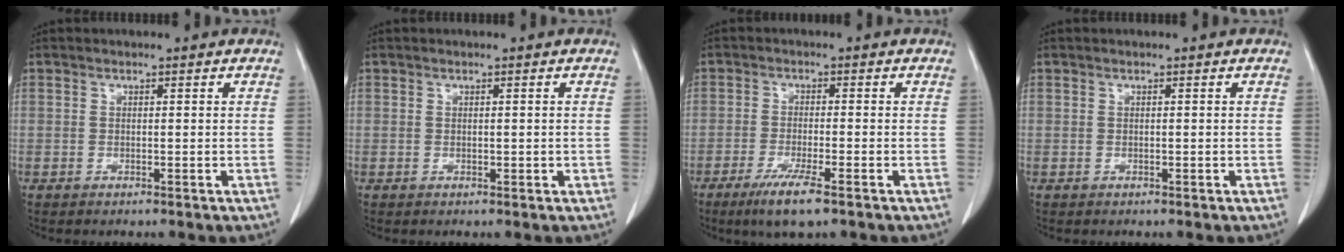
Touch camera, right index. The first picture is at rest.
{"total": 0.6, "force": [0.0, 0.4, 0.4], "torque": [-0.006, 0.000, 0.003]}
{"total": 6.2, "force": [-3.8, 0.4, 4.9], "torque": [-0.094, -0.017, -0.068]}
{"total": 0.0}